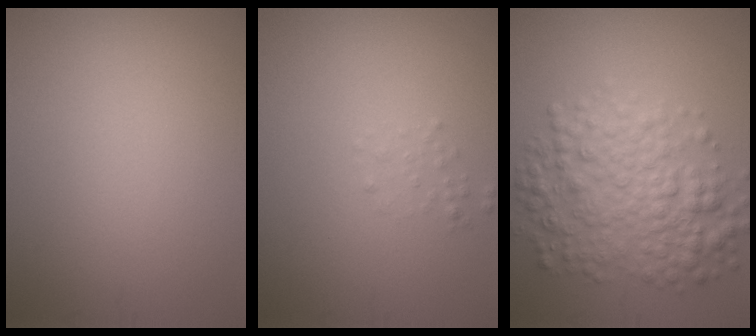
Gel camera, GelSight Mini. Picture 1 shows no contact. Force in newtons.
{"total": 0.8, "press": 0.8, "slide": 0.1}
{"total": 6.5, "press": 6.5, "slide": 0.0}